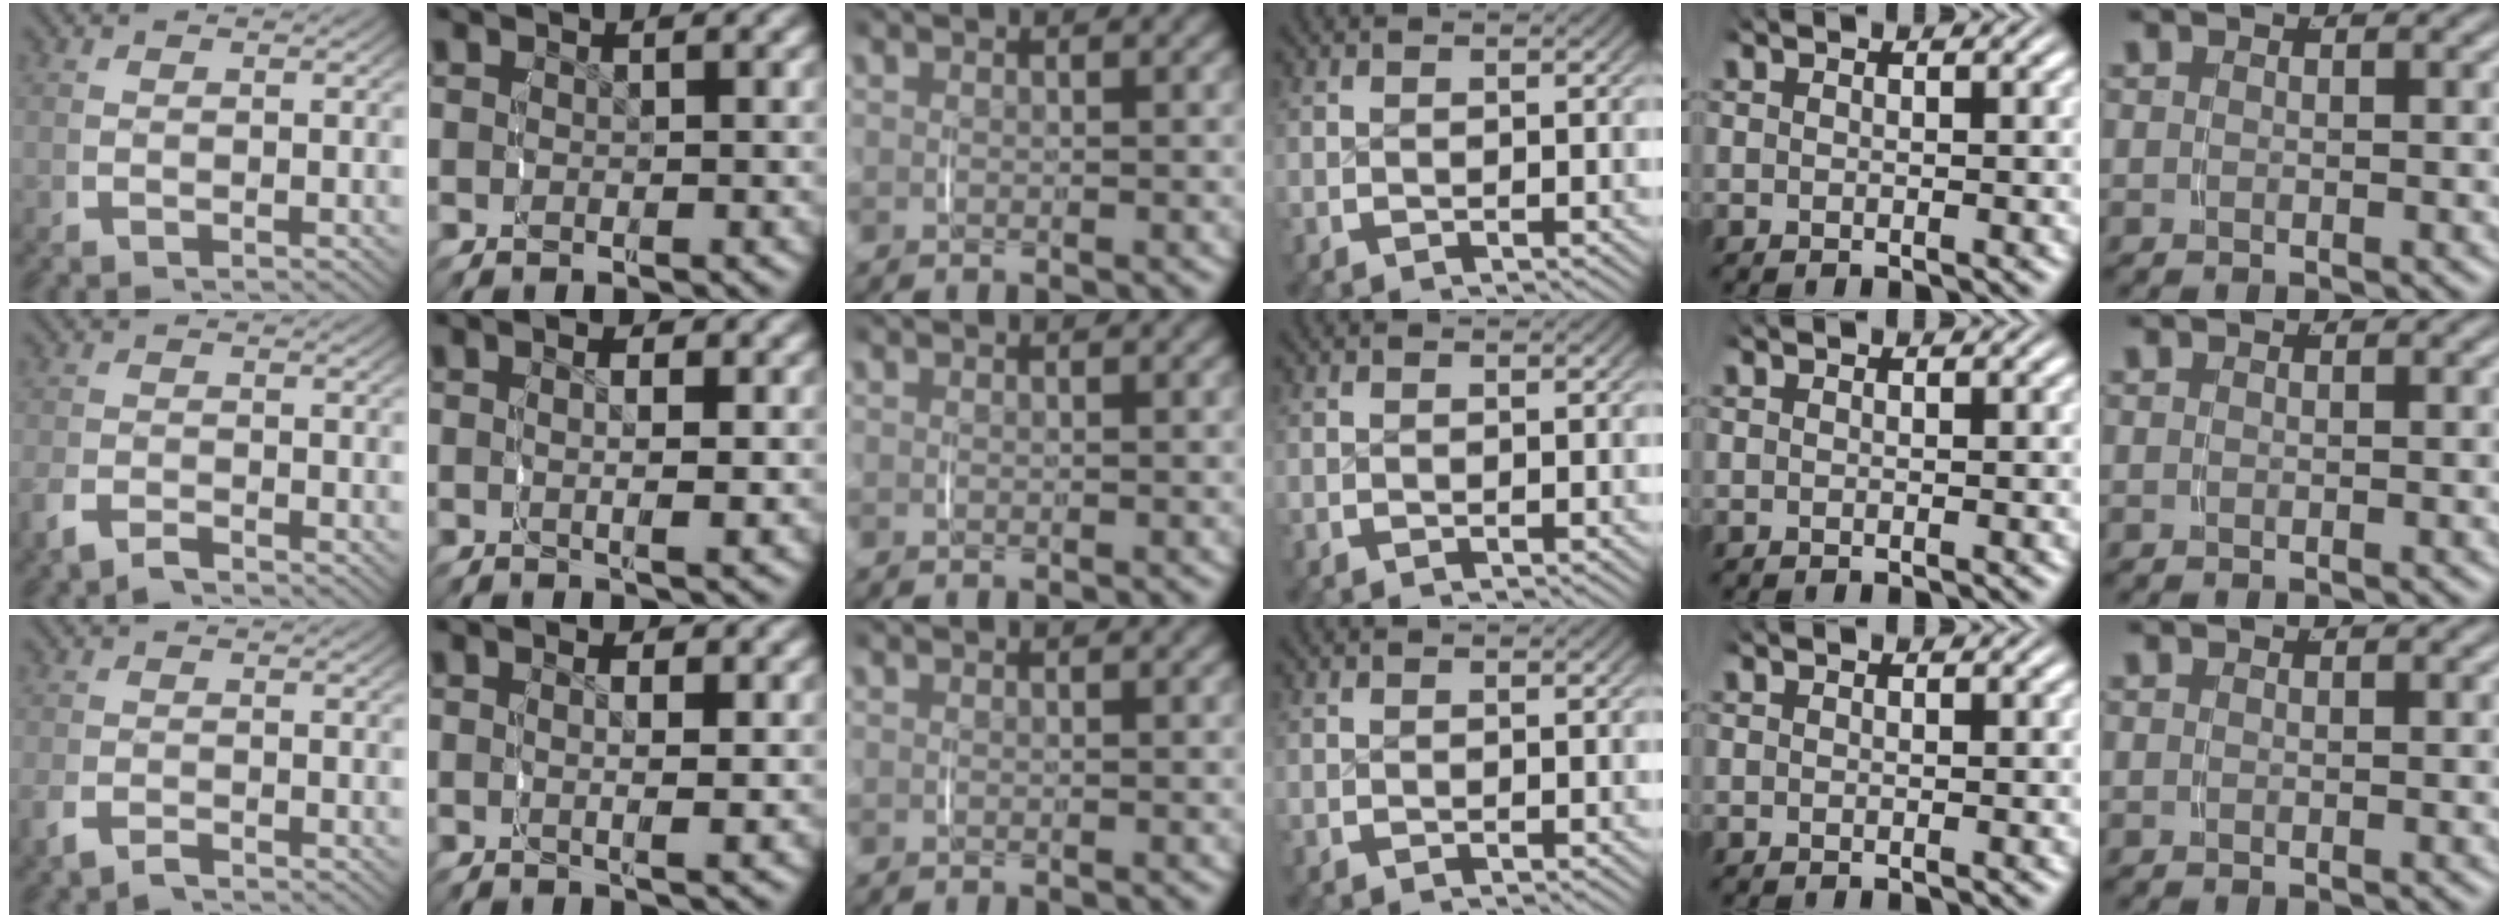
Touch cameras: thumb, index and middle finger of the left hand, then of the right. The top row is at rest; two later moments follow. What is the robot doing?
{"motion": "lift_and_place", "object": "pen bag"}